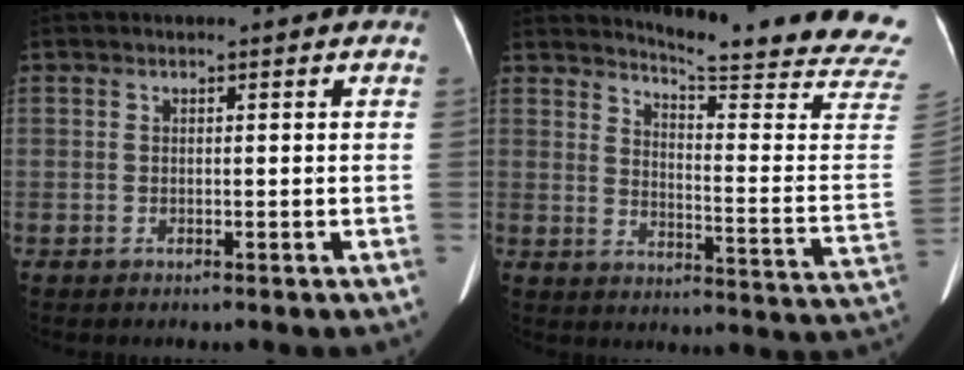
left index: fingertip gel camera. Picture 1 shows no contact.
{"total": 22.8, "force": [21.3, -0.6, 8.0], "torque": [-0.115, -0.147, 0.243]}